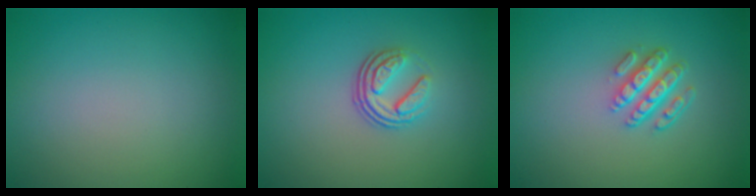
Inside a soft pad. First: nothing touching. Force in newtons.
{"total": 3.7, "press": 2.5, "slide": 2.7}
{"total": 4.2, "press": 3.1, "slide": 2.9}